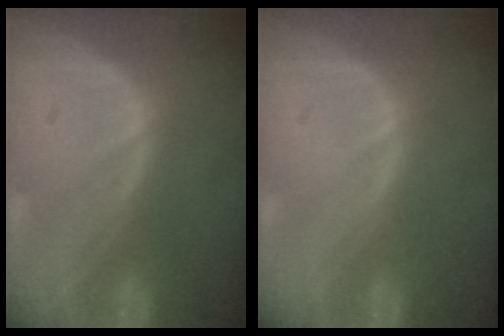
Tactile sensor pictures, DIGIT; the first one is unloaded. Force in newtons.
{"total": 0.0}